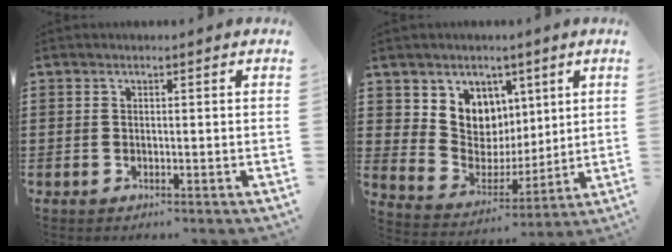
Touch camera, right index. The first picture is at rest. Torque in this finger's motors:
{"motor_torque": [1.29, 0.85, 0.20, 0.10]}